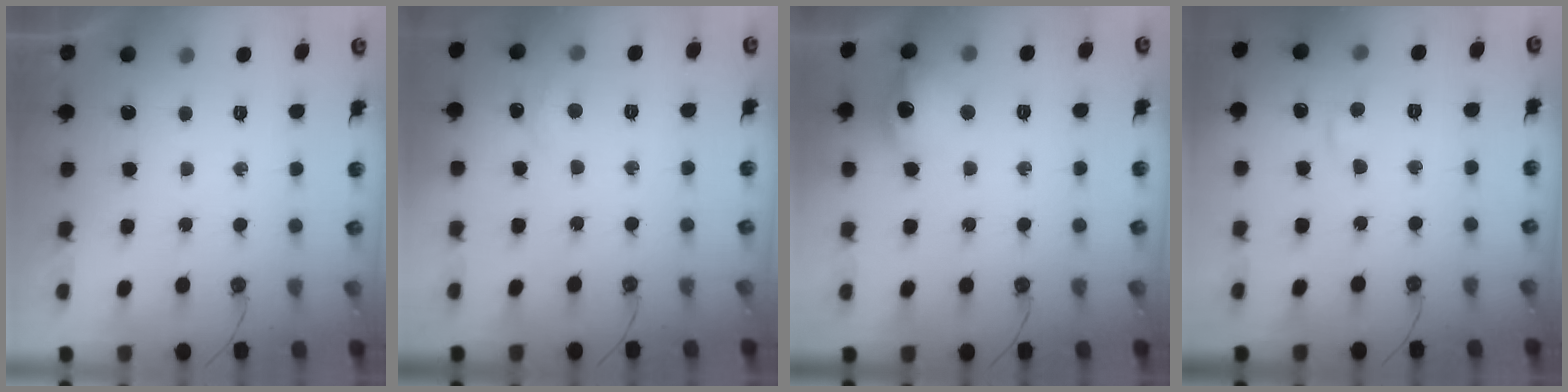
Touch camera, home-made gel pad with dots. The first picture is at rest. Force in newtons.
{"total": 6.8, "press": 6.7, "slide": 0.9}
{"total": 12.0, "press": 11.9, "slide": 0.9}
{"total": 5.8, "press": 5.8, "slide": 0.6}